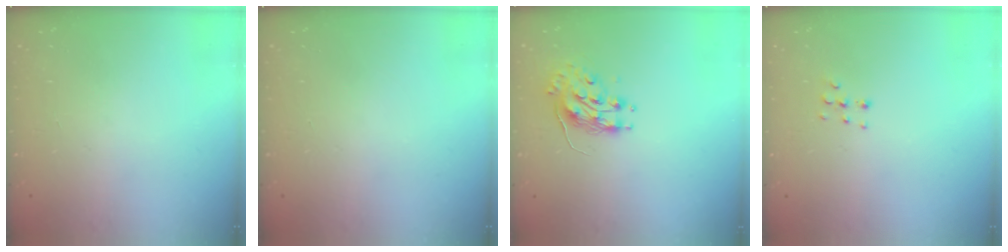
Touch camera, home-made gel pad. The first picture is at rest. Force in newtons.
{"total": 0.0}
{"total": 8.6, "press": 8.6, "slide": 0.3}
{"total": 4.3, "press": 4.2, "slide": 1.1}